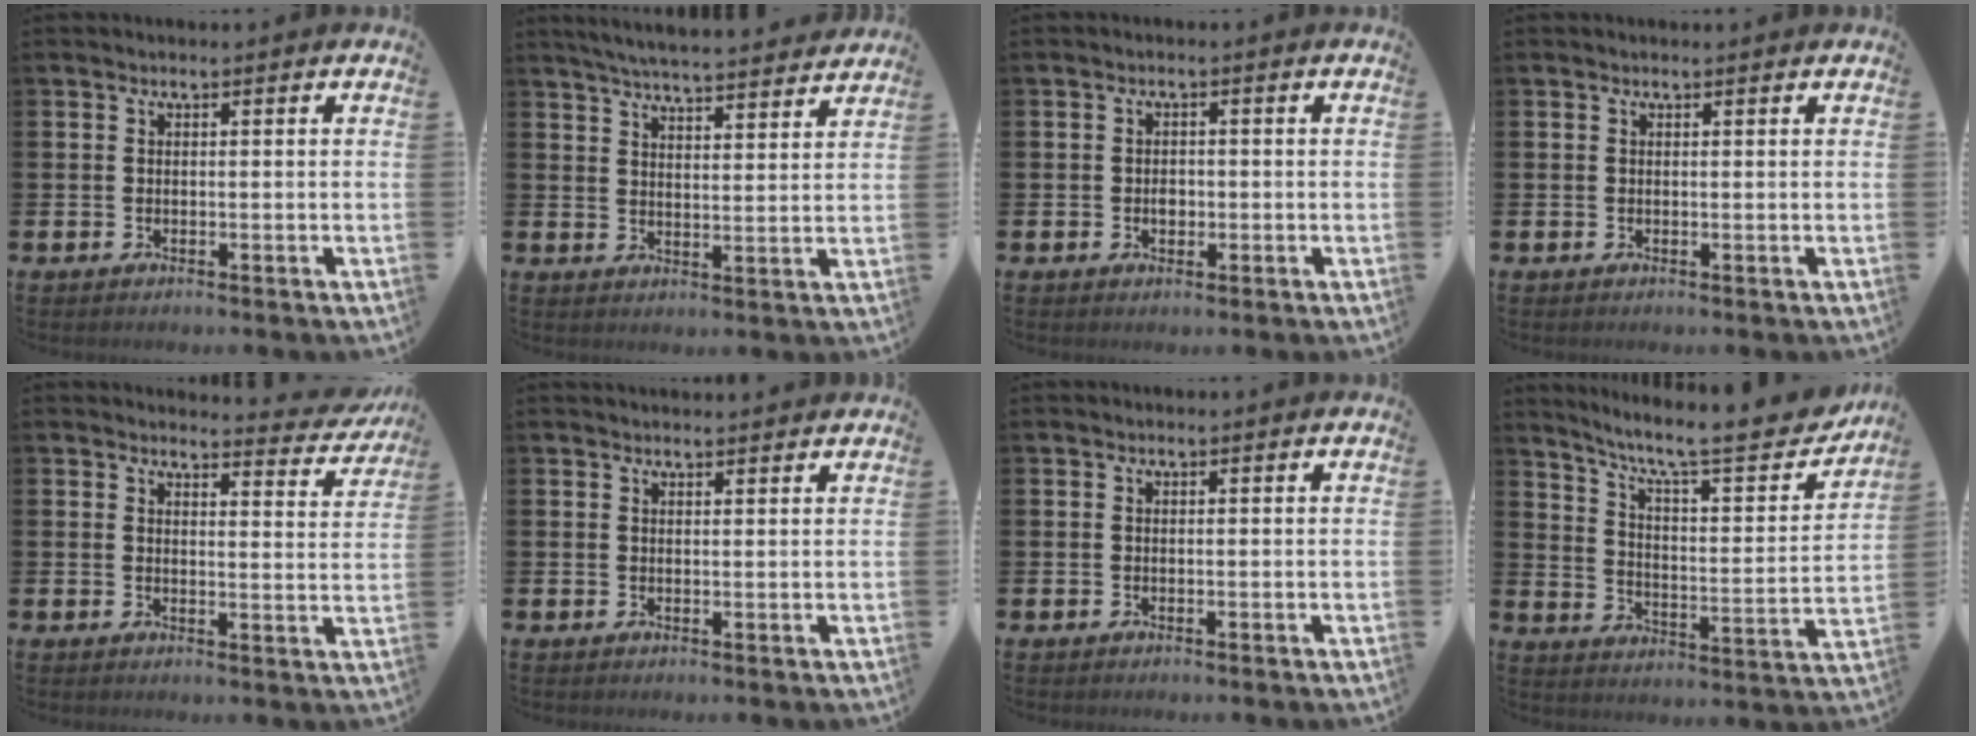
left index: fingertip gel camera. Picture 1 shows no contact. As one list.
[{"total": 5.5, "force": [5.4, 0.1, 1.0], "torque": [-0.035, -0.035, 0.095]}, {"total": 1.7, "force": [-0.2, 1.2, 1.1], "torque": [-0.008, 0.002, -0.008]}, {"total": 0.0}, {"total": 3.2, "force": [3.1, 0.4, 0.3], "torque": [0.003, -0.030, 0.049]}, {"total": 1.3, "force": [1.3, 0.2, 0.0], "torque": [0.006, -0.005, 0.021]}, {"total": 0.0}, {"total": 10.0, "force": [8.2, 2.0, 5.3], "torque": [-0.118, -0.055, 0.130]}]